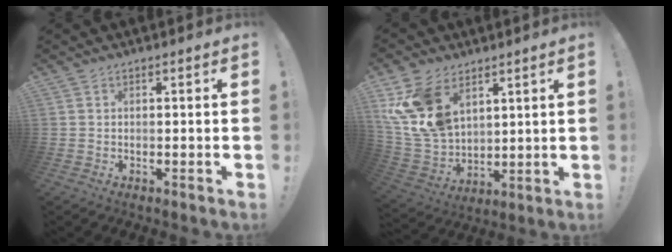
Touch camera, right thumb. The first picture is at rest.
{"total": 16.0, "force": [8.1, 10.5, 9.1], "torque": [-0.192, -0.047, 0.157]}